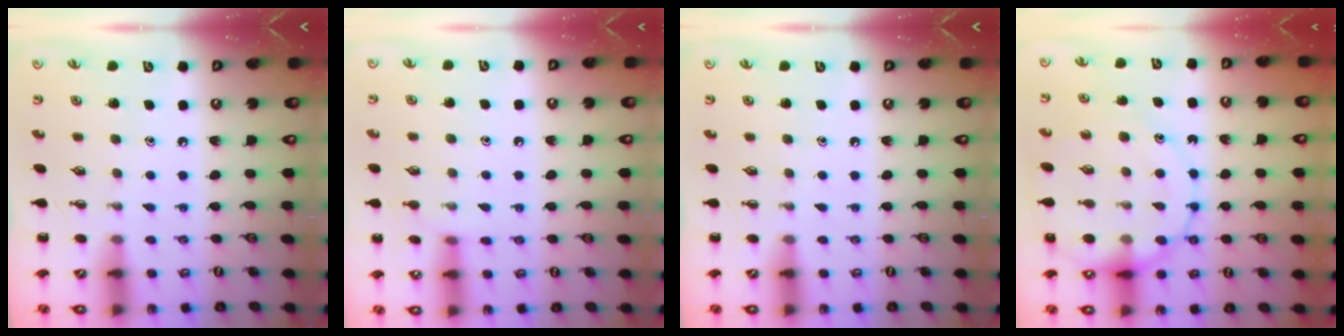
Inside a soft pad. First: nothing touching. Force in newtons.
{"total": 6.2, "press": 5.9, "slide": 1.7}
{"total": 0.0}
{"total": 17.0, "press": 16.8, "slide": 2.8}